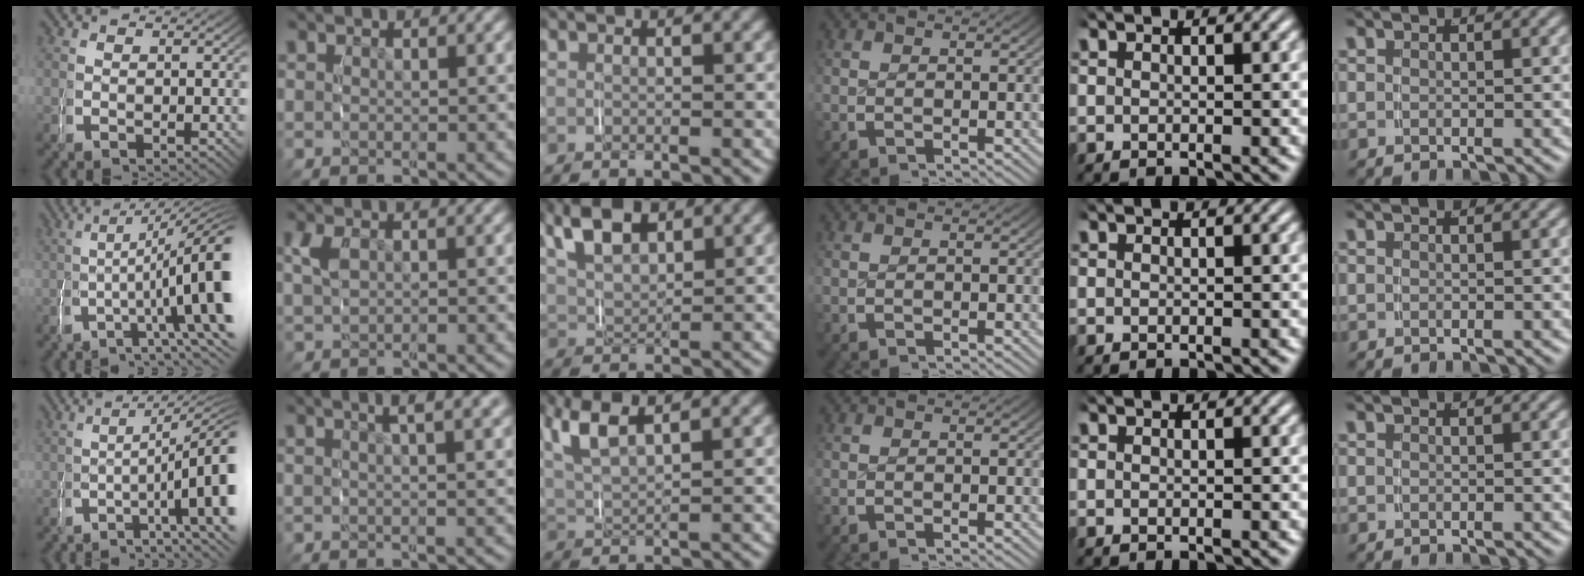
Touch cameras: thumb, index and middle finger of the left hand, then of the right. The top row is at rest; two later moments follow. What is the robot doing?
{"motion": "grasp_and_lifting", "object": "keyboard"}